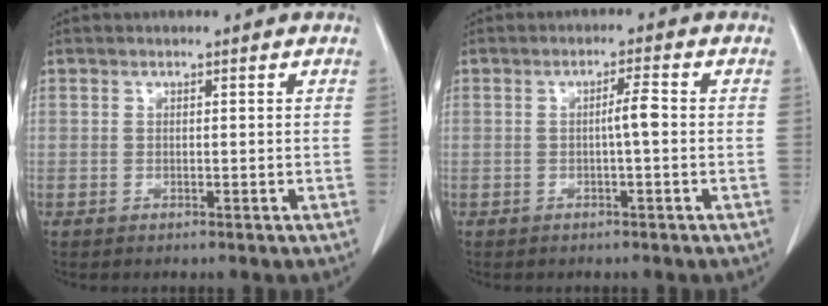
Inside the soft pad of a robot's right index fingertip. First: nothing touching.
{"total": 2.6, "force": [-0.2, 0.0, 2.6], "torque": [-0.042, 0.003, -0.004]}